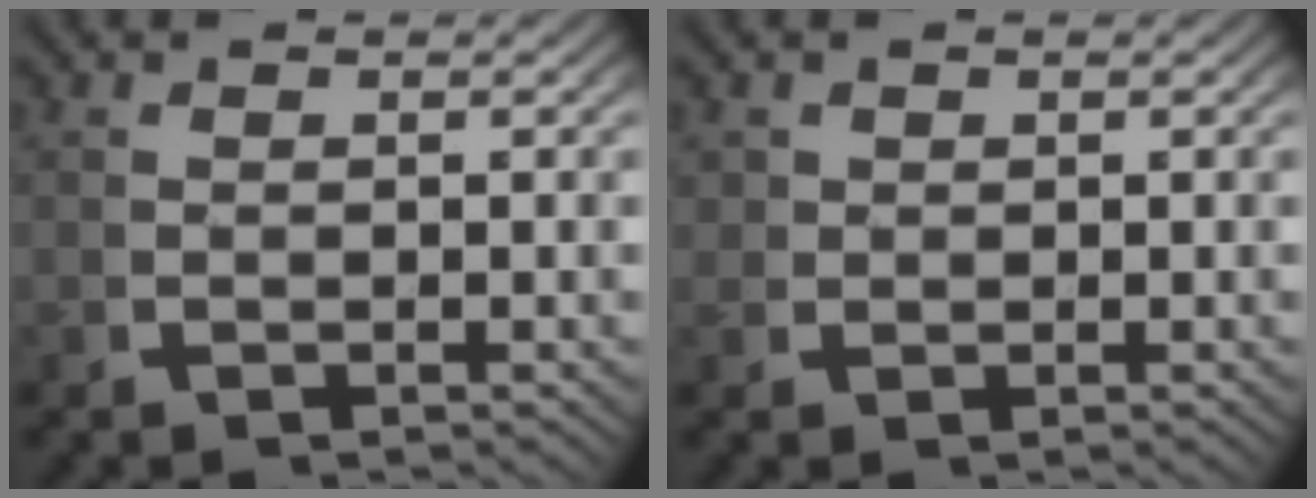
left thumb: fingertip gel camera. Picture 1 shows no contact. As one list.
[{"total": 1.4, "force": [0.7, 1.1, 0.5], "torque": [-0.011, -0.003, 0.017]}]